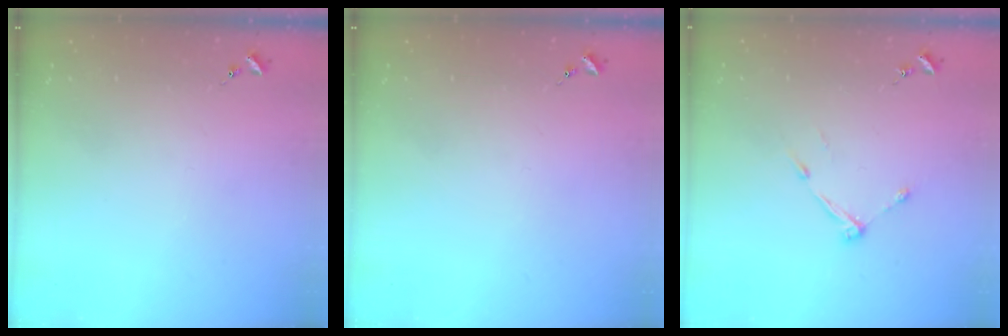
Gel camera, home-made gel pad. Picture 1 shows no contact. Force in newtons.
{"total": 0.0}
{"total": 5.1, "press": 5.1, "slide": 0.6}